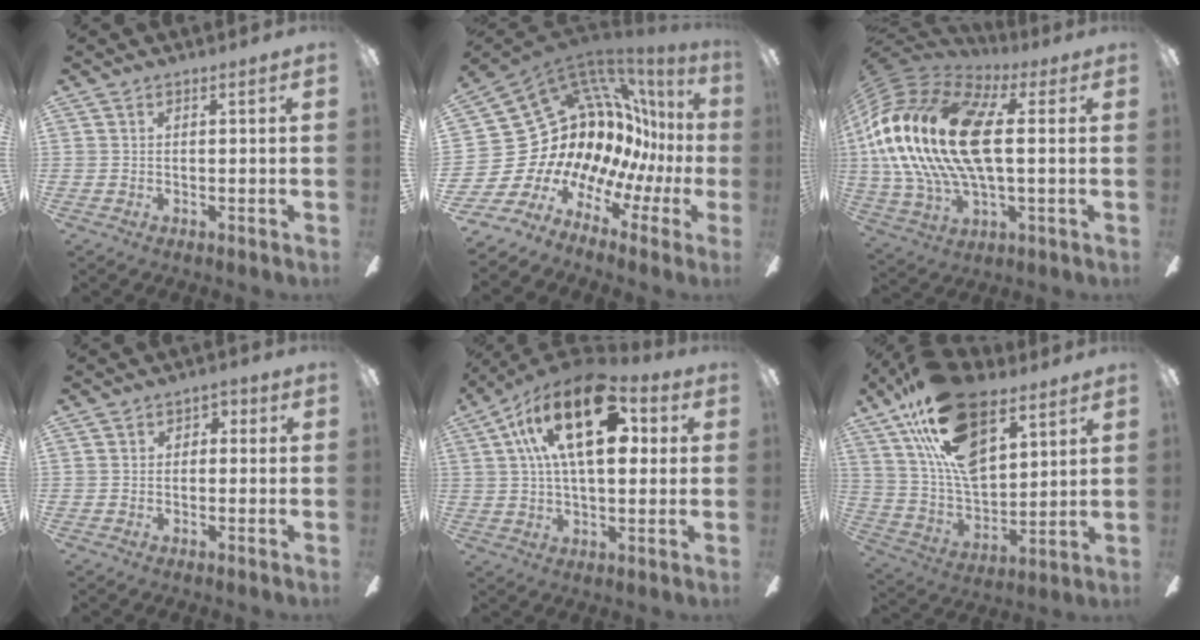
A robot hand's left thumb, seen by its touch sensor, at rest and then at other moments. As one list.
[{"total": 15.9, "force": [1.5, 14.2, 7.1], "torque": [-0.110, -0.098, 0.094]}, {"total": 24.3, "force": [2.4, 12.4, 20.8], "torque": [-0.454, 0.005, 0.035]}, {"total": 2.5, "force": [-1.2, 2.0, 1.0], "torque": [-0.006, 0.010, -0.025]}, {"total": 22.2, "force": [8.4, 10.7, 17.6], "torque": [-0.304, -0.017, 0.132]}, {"total": 22.6, "force": [12.6, 11.6, 14.7], "torque": [-0.282, -0.048, 0.227]}]